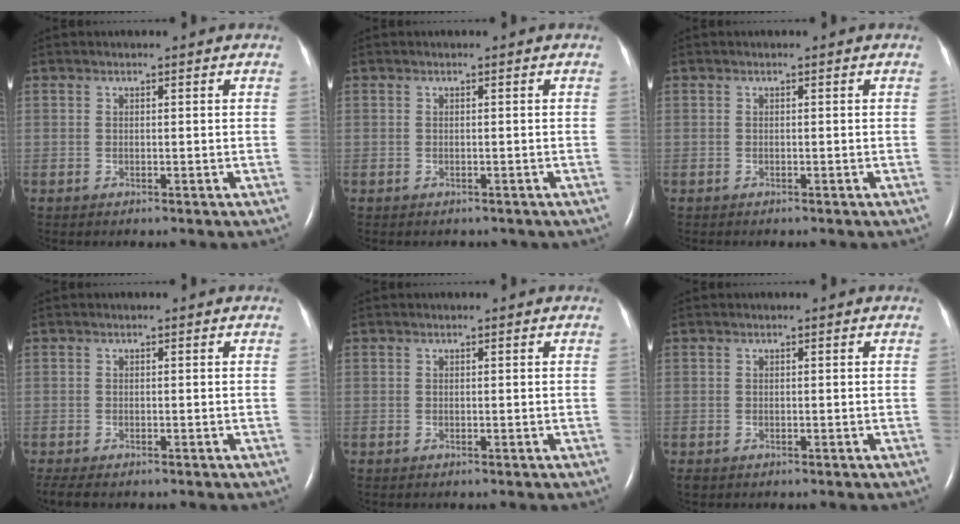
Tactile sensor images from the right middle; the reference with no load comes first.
{"total": 1.9, "force": [-1.5, 0.9, 0.5], "torque": [-0.011, -0.002, -0.015]}
{"total": 0.5, "force": [-0.5, 0.1, 0.2], "torque": [-0.006, -0.001, -0.005]}
{"total": 3.1, "force": [-2.4, 1.0, 1.7], "torque": [-0.036, -0.012, -0.035]}
{"total": 0.0}
{"total": 0.6, "force": [-0.4, 0.4, 0.2], "torque": [-0.008, -0.001, -0.005]}